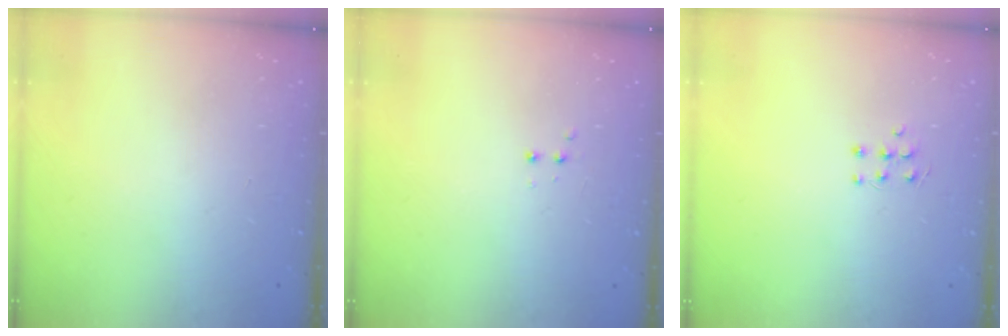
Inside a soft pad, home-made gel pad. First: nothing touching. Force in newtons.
{"total": 2.8, "press": 2.8, "slide": 0.6}
{"total": 4.8, "press": 4.7, "slide": 0.8}